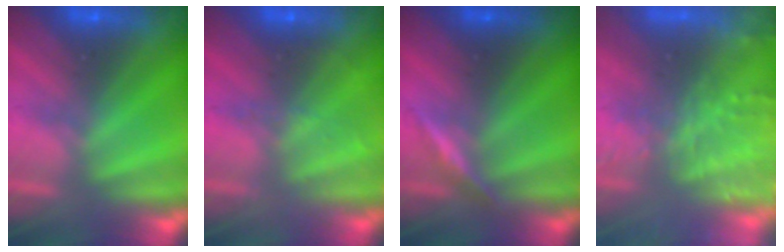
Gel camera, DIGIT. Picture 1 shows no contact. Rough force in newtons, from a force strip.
{"total": 1.9}
{"total": 3.0}
{"total": 7.4}